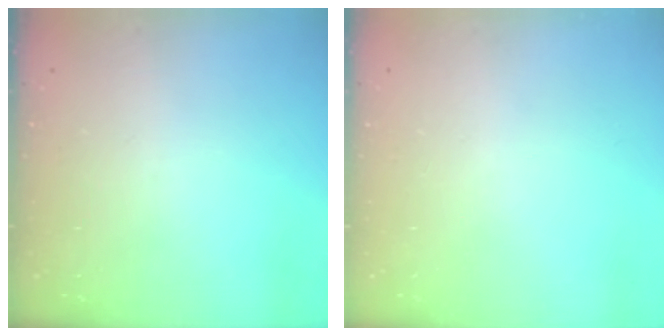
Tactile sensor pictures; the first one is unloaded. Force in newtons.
{"total": 0.0}